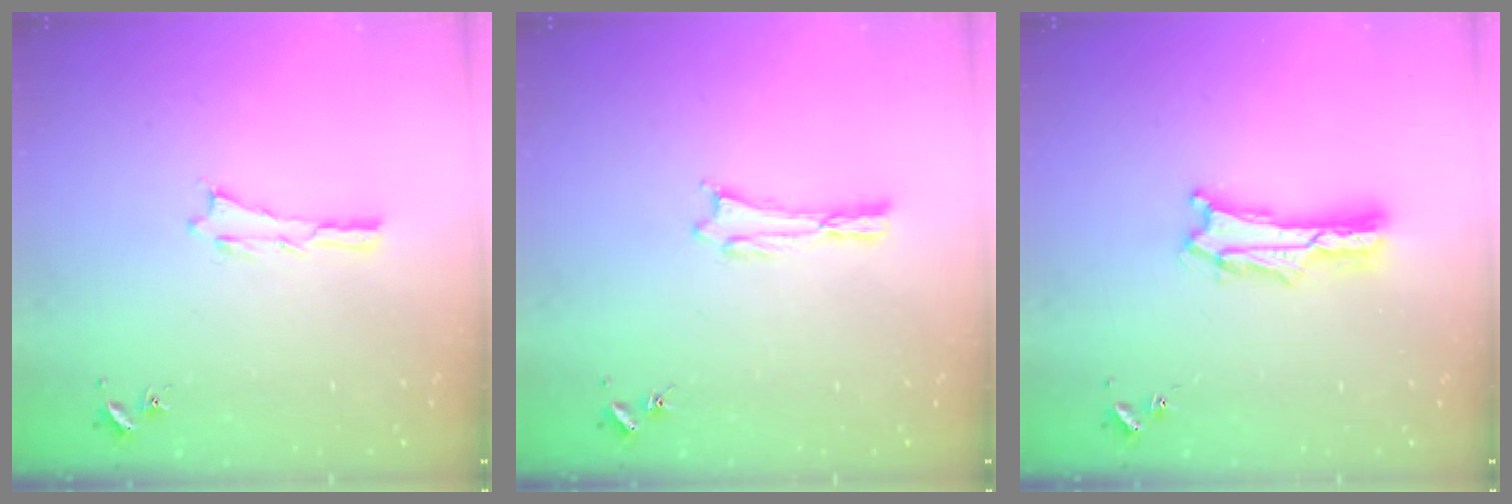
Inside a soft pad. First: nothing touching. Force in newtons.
{"total": 0.0}
{"total": 2.0, "press": 2.0, "slide": 0.3}